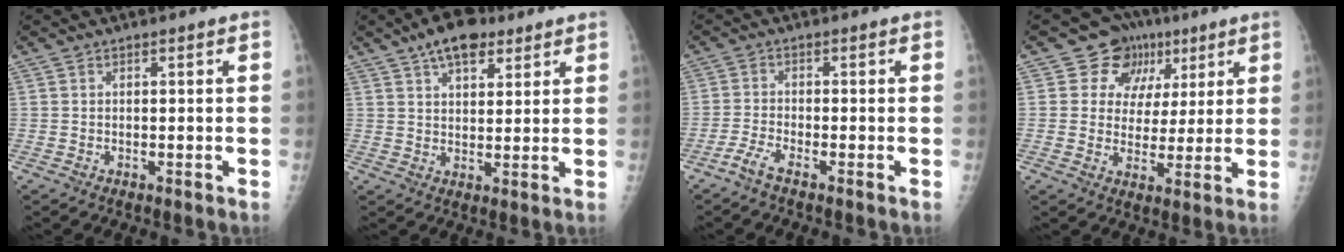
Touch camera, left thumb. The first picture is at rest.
{"total": 9.5, "force": [5.9, 4.8, 5.7], "torque": [-0.067, -0.012, 0.096]}
{"total": 3.0, "force": [-2.4, 0.4, 1.8], "torque": [-0.051, 0.006, -0.057]}
{"total": 10.5, "force": [5.0, 8.9, 2.4], "torque": [0.017, -0.001, 0.074]}